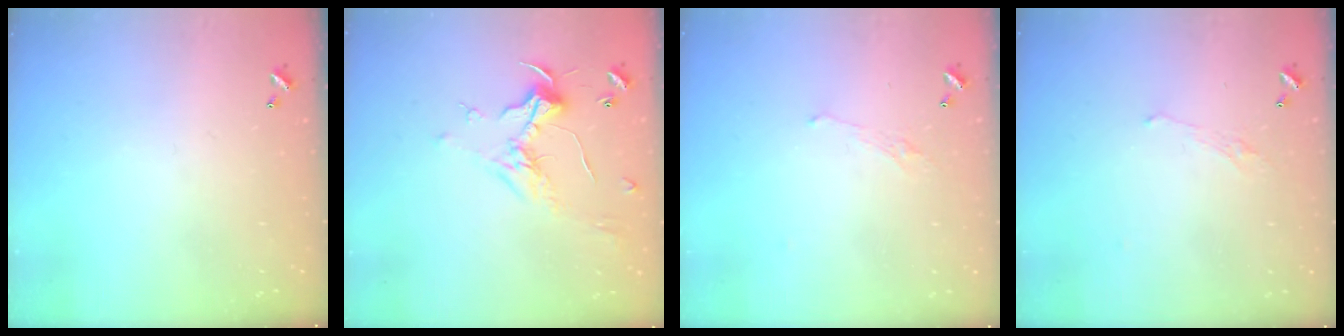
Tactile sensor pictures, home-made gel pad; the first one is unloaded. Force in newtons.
{"total": 0.7, "press": 0.2, "slide": 0.7}
{"total": 0.9, "press": 0.4, "slide": 0.8}
{"total": 0.9, "press": 0.4, "slide": 0.8}